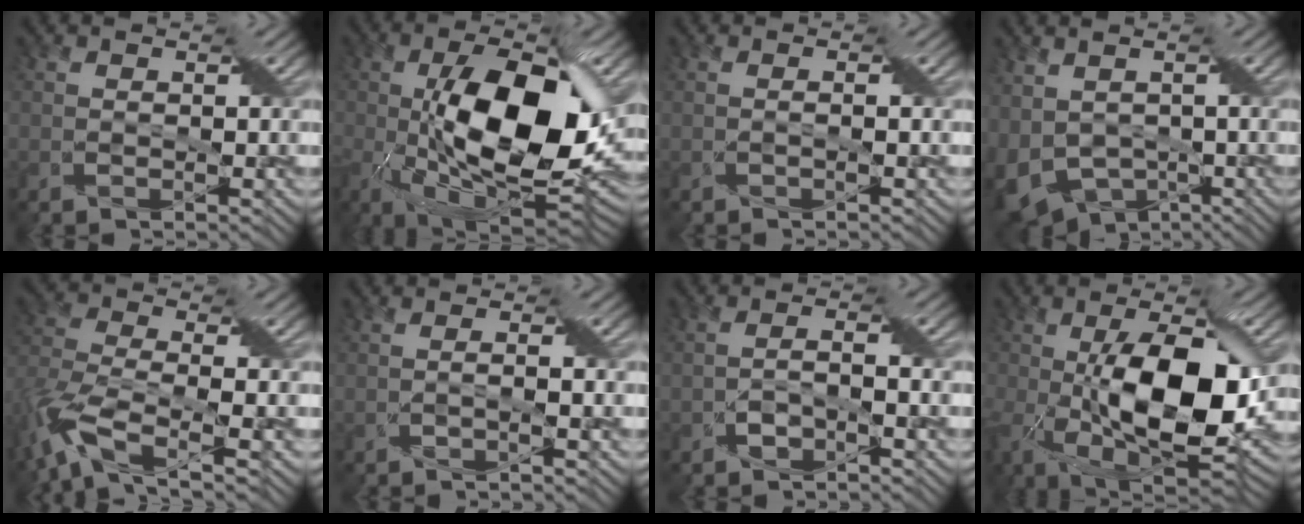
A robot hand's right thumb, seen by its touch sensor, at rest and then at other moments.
{"total": 16.9, "force": [-0.6, 8.3, 14.7], "torque": [-0.251, -0.016, -0.004]}
{"total": 0.7, "force": [-0.1, -0.1, 0.7], "torque": [-0.014, 0.004, -0.003]}
{"total": 9.5, "force": [-2.0, 6.4, 6.7], "torque": [-0.175, -0.034, -0.032]}
{"total": 10.5, "force": [-5.6, 3.6, 8.1], "torque": [-0.190, -0.012, -0.118]}
{"total": 1.3, "force": [-0.4, 0.0, 1.2], "torque": [-0.025, 0.006, -0.011]}
{"total": 2.5, "force": [-1.5, 0.7, 1.9], "torque": [-0.039, 0.009, -0.032]}
{"total": 15.1, "force": [-0.7, 7.2, 13.3], "torque": [-0.240, -0.016, -0.005]}